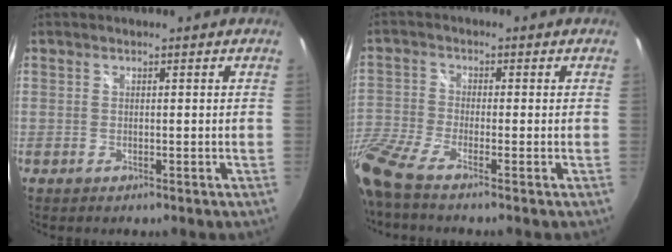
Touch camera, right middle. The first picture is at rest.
{"total": 9.1, "force": [-7.3, 0.2, 5.4], "torque": [-0.133, -0.033, -0.152]}